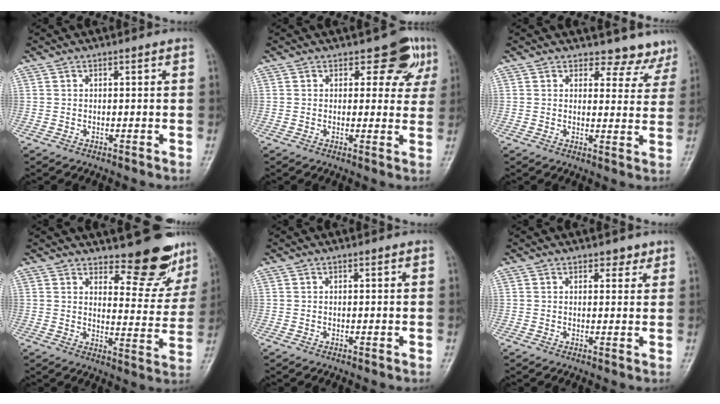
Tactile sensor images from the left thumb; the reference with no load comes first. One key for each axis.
{"total": 6.0, "fx": 3.5, "fy": 3.8, "fz": 3.1, "tx": 0.002, "ty": -0.015, "tz": 0.037}
{"total": 7.2, "fx": 6.5, "fy": 3.1, "fz": -0.4, "tx": 0.047, "ty": -0.046, "tz": 0.054}
{"total": 12.4, "fx": 10.7, "fy": 4.1, "fz": 4.7, "tx": -0.024, "ty": -0.099, "tz": 0.134}
{"total": 0.0}
{"total": 2.2, "fx": 1.7, "fy": 1.3, "fz": 0.8, "tx": 0.008, "ty": -0.009, "tz": 0.019}